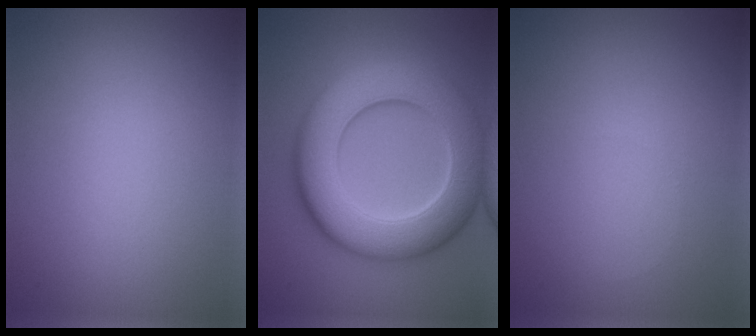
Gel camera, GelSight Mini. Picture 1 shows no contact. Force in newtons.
{"total": 10.8, "press": 10.8, "slide": 0.4}
{"total": 0.0}